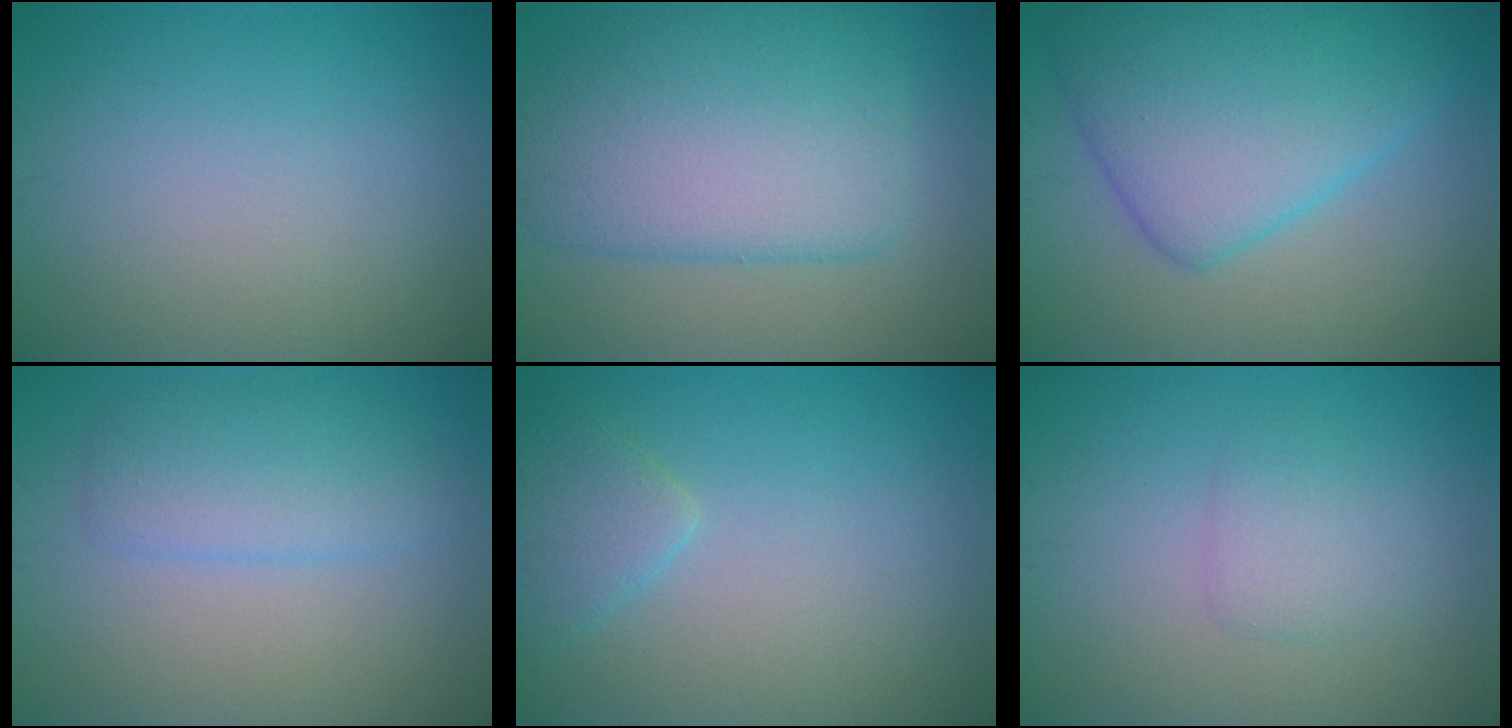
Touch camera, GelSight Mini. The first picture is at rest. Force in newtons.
{"total": 9.0, "press": 9.0, "slide": 0.3}
{"total": 8.5, "press": 8.5, "slide": 0.2}
{"total": 3.5, "press": 3.5, "slide": 0.1}
{"total": 2.3, "press": 2.3, "slide": 0.1}
{"total": 1.9, "press": 1.9, "slide": 0.1}